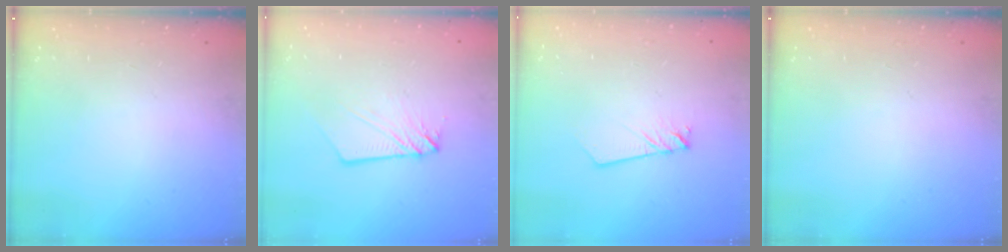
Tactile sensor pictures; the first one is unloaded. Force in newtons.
{"total": 5.2, "press": 5.2, "slide": 0.7}
{"total": 2.2, "press": 2.1, "slide": 0.3}
{"total": 0.0}